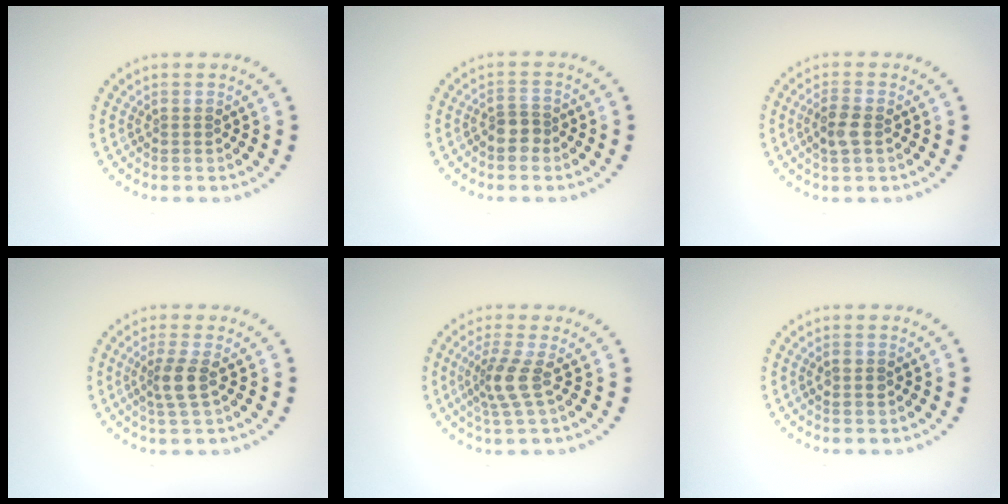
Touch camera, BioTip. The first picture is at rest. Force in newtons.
{"total": 2.0, "press": 1.7, "slide": 1.0}
{"total": 2.2, "press": 2.1, "slide": 0.5}
{"total": 2.4, "press": 1.9, "slide": 1.4}
{"total": 2.8, "press": 2.0, "slide": 2.0}
{"total": 1.3, "press": 1.3, "slide": 0.1}